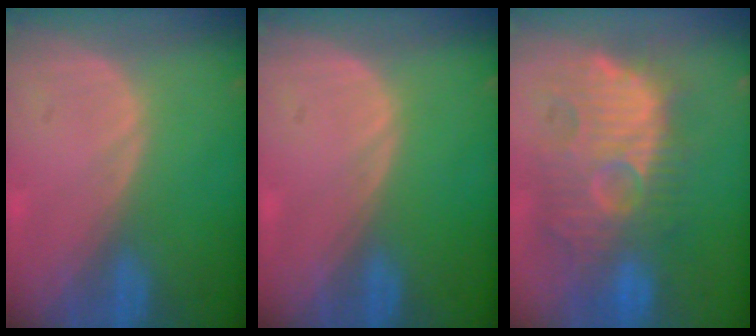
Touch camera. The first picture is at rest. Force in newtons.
{"total": 0.0}
{"total": 12.4, "press": 12.0, "slide": 3.4}